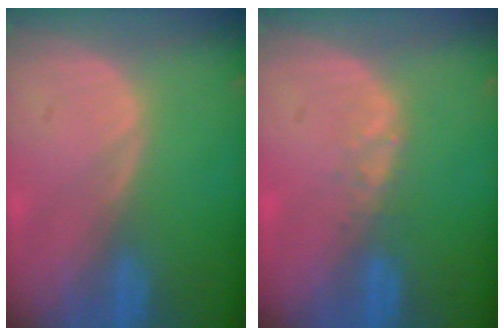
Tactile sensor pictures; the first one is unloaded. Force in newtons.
{"total": 1.4, "press": 1.4, "slide": 0.2}